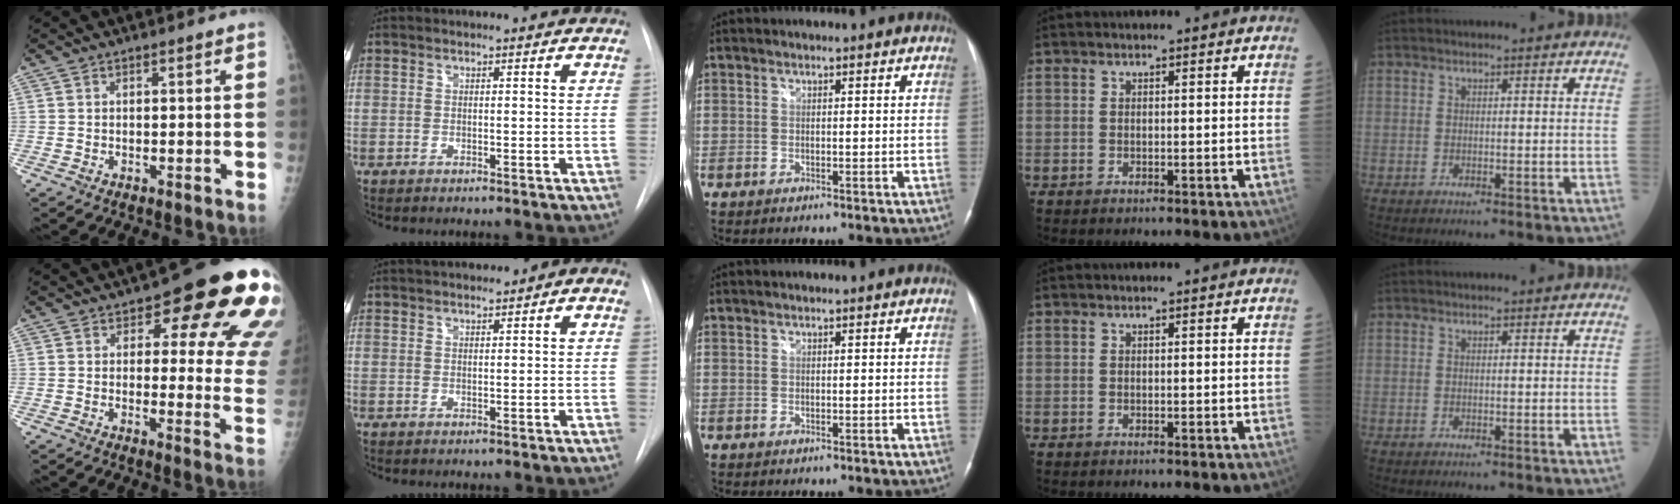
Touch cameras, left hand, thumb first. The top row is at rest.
{"thumb": {"total": 19.5, "force": [9.3, 7.8, 15.2], "torque": [-0.137, -0.040, 0.100]}, "index": {"total": 4.7, "force": [2.1, 1.8, 3.8], "torque": [-0.059, 0.018, 0.027]}}